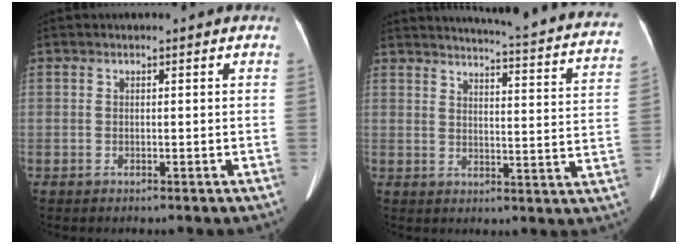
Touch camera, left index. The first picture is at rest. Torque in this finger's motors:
{"motor_torque": [-0.46, -1.06, 0.10, 0.06]}